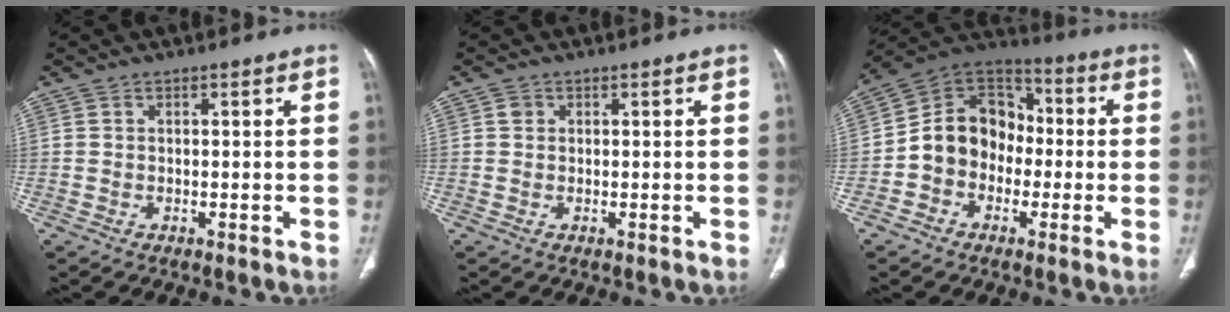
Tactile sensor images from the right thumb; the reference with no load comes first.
{"total": 1.1, "force": [0.4, 1.0, 0.4], "torque": [0.000, 0.001, 0.005]}
{"total": 13.4, "force": [-1.9, 11.0, 7.4], "torque": [-0.084, 0.041, -0.049]}